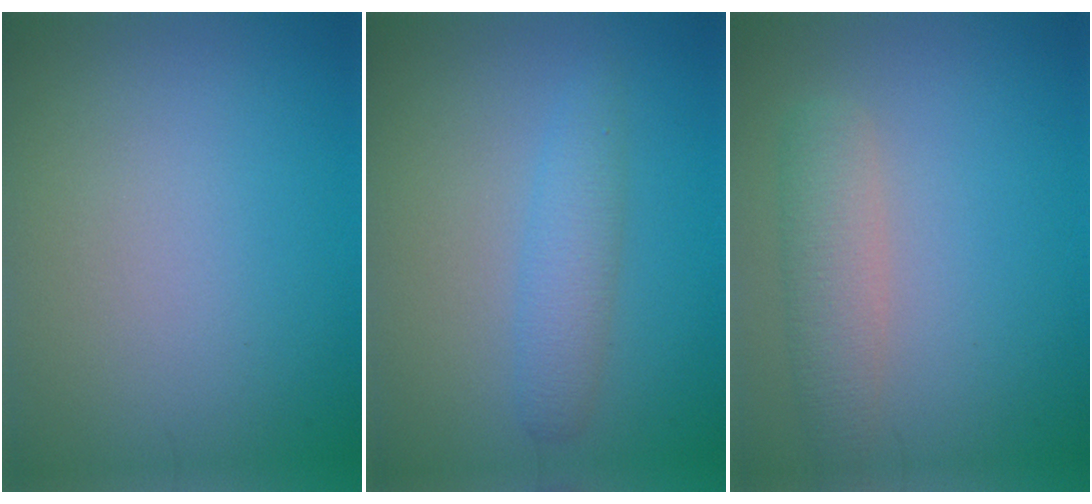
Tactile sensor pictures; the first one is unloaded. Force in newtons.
{"total": 2.4, "press": 2.4, "slide": 0.1}
{"total": 3.0, "press": 3.0, "slide": 0.1}